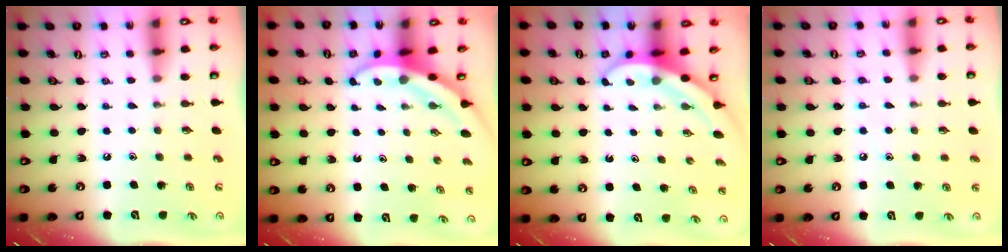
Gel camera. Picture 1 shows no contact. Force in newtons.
{"total": 3.7, "press": 3.7, "slide": 0.5}
{"total": 3.9, "press": 3.9, "slide": 0.2}
{"total": 4.5, "press": 4.4, "slide": 0.4}